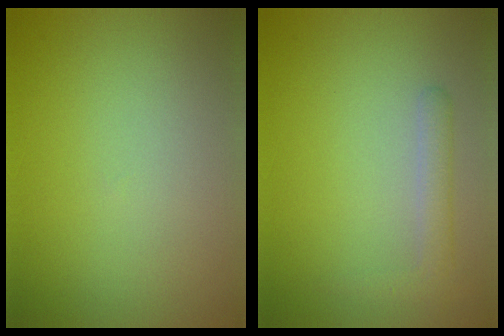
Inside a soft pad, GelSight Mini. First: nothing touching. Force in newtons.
{"total": 1.9, "press": 1.9, "slide": 0.1}